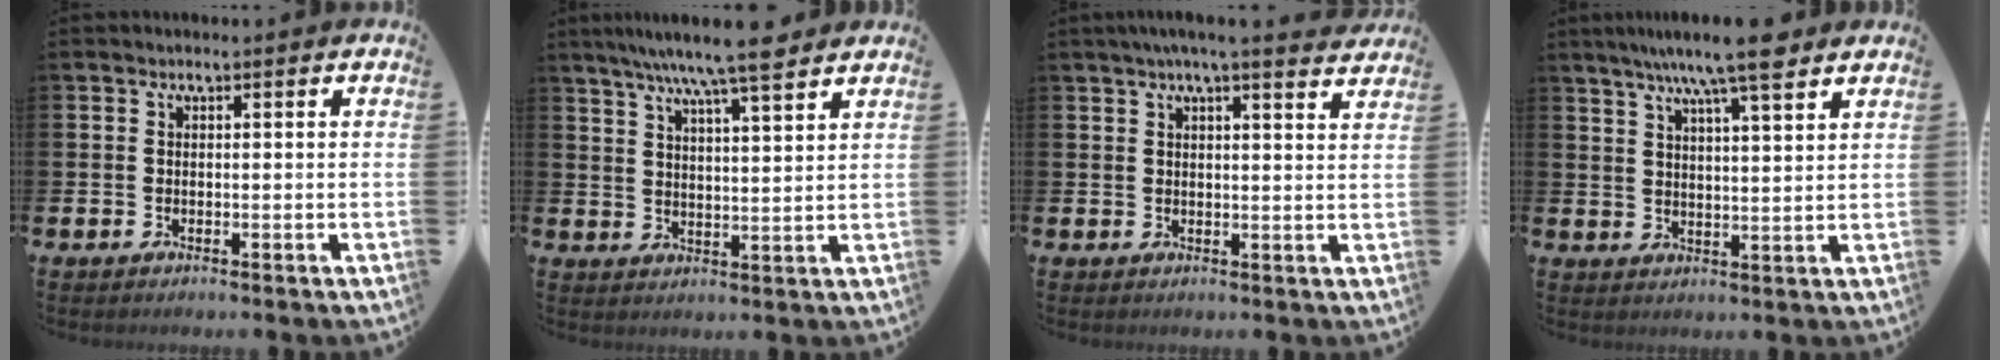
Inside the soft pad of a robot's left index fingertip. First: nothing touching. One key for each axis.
{"total": 8.3, "fx": 7.3, "fy": 0.4, "fz": 3.9, "tx": -0.087, "ty": -0.028, "tz": 0.127}
{"total": 4.1, "fx": 3.7, "fy": -0.5, "fz": 1.7, "tx": -0.035, "ty": -0.016, "tz": 0.063}
{"total": 8.8, "fx": 7.4, "fy": 0.9, "fz": 4.6, "tx": -0.091, "ty": -0.027, "tz": 0.128}